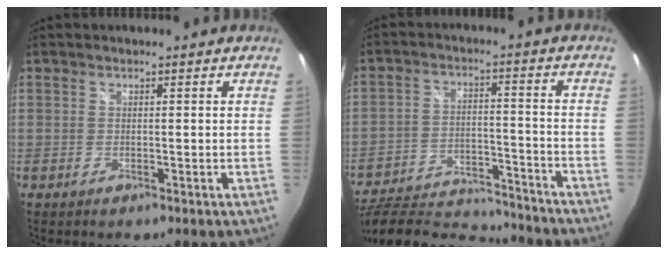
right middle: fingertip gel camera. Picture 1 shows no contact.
{"total": 20.4, "force": [-18.4, 5.1, 7.3], "torque": [-0.151, -0.013, -0.273]}